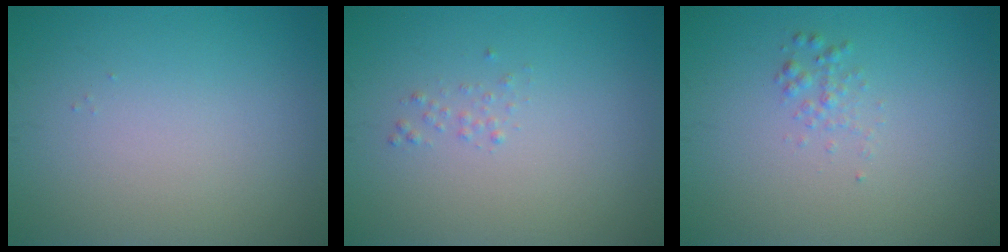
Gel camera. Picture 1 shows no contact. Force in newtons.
{"total": 0.6, "press": 0.6, "slide": 0.0}
{"total": 1.0, "press": 1.0, "slide": 0.0}